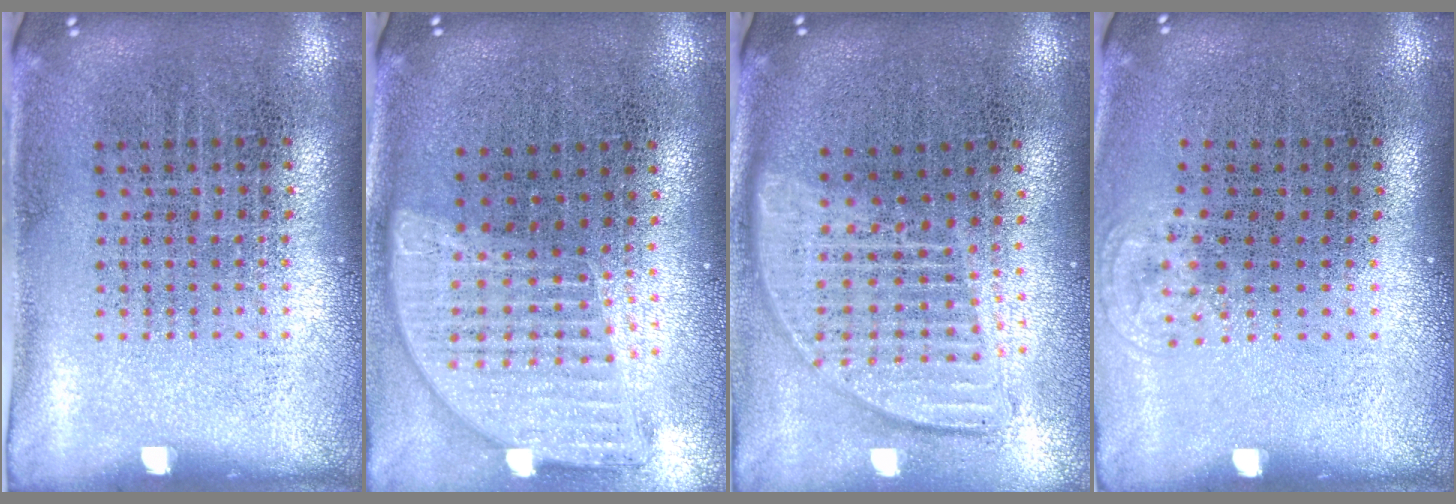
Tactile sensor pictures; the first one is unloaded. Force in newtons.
{"total": 1.6, "press": 1.4, "slide": 0.8}
{"total": 1.8, "press": 1.6, "slide": 0.9}
{"total": 0.6, "press": 0.5, "slide": 0.3}